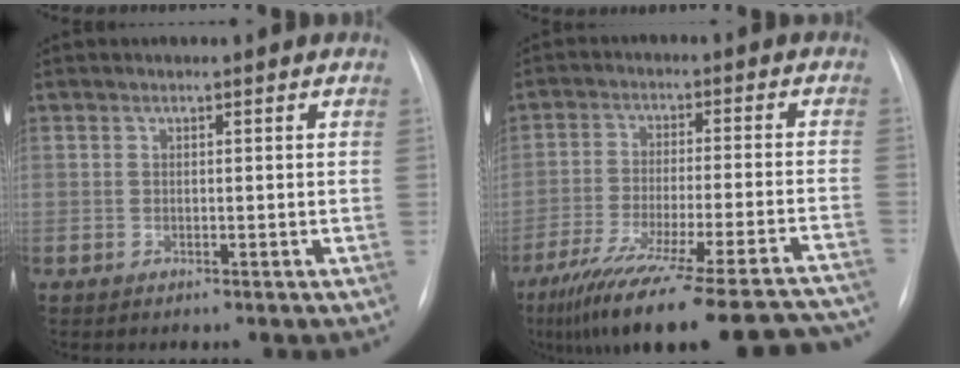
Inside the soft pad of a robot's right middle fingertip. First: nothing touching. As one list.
[{"total": 29.2, "force": [-25.6, 1.7, 13.9], "torque": [-0.169, -0.047, -0.352]}]